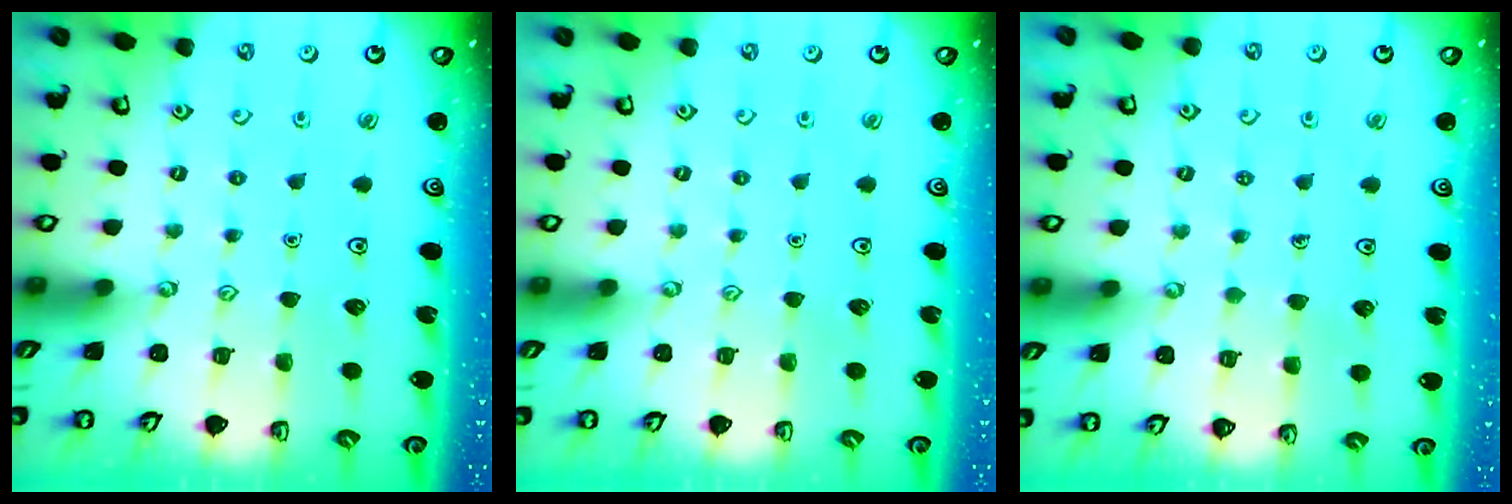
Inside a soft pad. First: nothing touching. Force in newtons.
{"total": 0.0}
{"total": 2.5, "press": 2.5, "slide": 0.2}